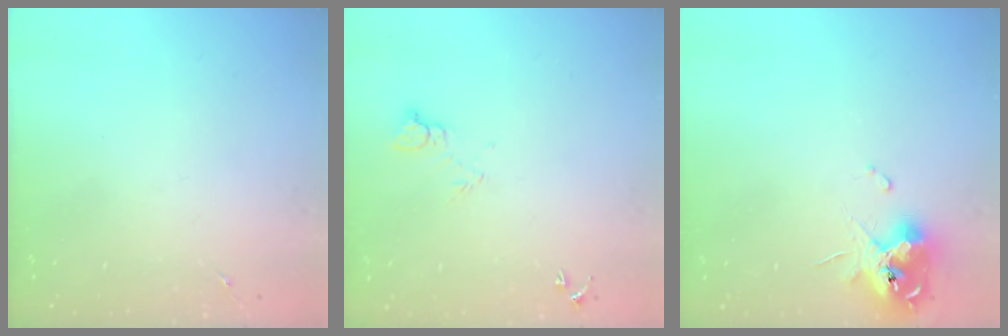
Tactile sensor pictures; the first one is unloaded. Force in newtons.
{"total": 5.6, "press": 5.6, "slide": 0.6}
{"total": 12.4, "press": 12.2, "slide": 1.6}